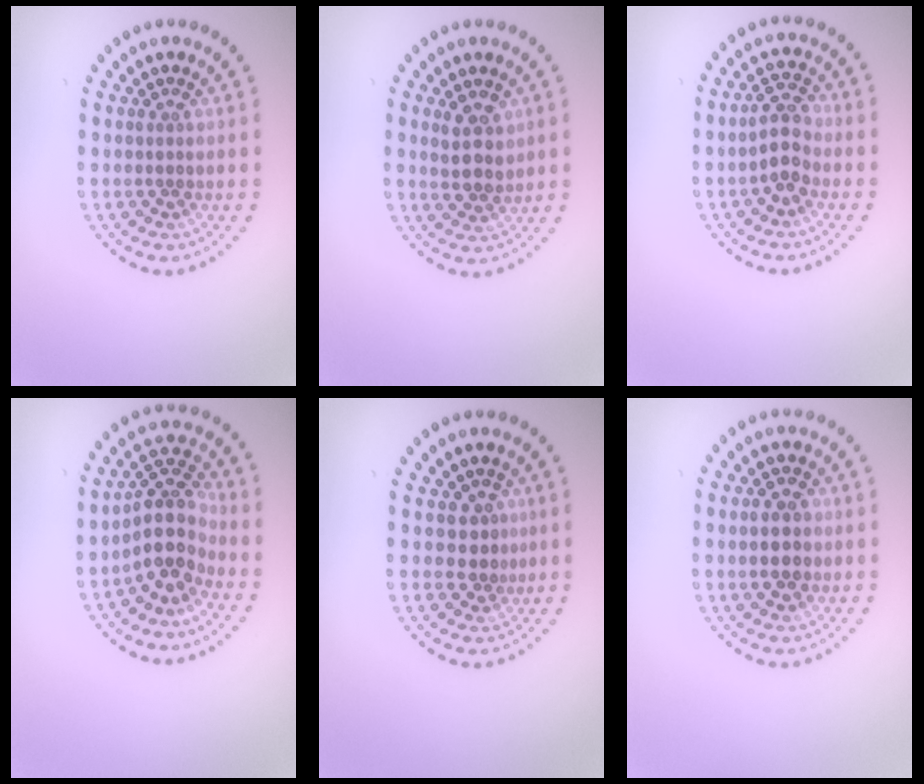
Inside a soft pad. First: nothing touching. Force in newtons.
{"total": 2.7, "press": 2.5, "slide": 0.9}
{"total": 2.7, "press": 2.6, "slide": 0.7}
{"total": 4.3, "press": 3.4, "slide": 2.5}
{"total": 1.8, "press": 1.5, "slide": 0.9}
{"total": 2.5, "press": 2.5, "slide": 0.1}